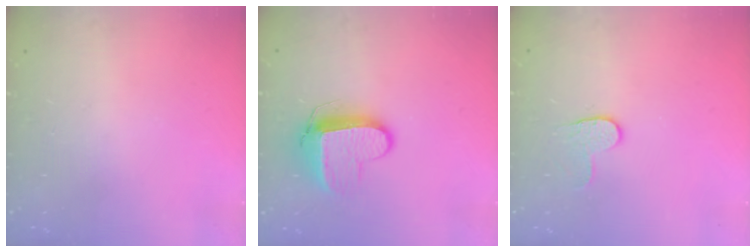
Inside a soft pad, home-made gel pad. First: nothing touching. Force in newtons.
{"total": 9.6, "press": 9.6, "slide": 0.9}
{"total": 4.1, "press": 4.1, "slide": 0.4}